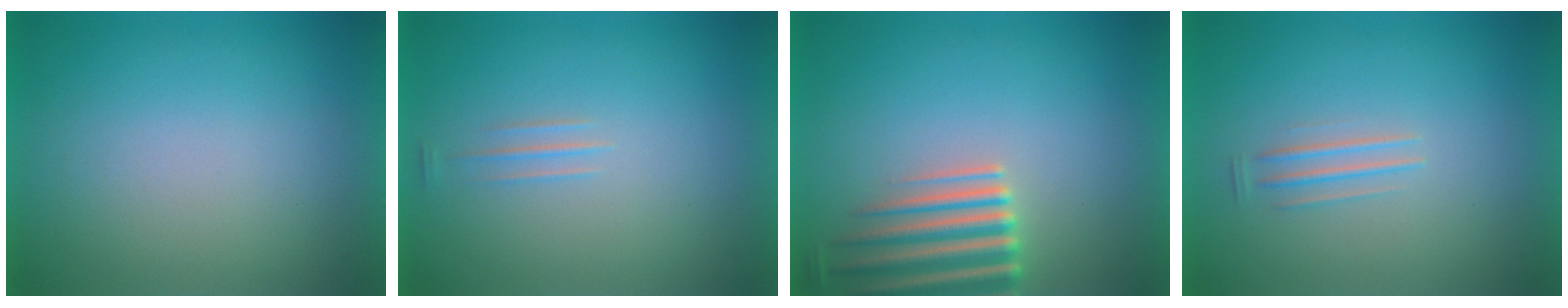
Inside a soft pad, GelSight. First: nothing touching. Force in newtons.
{"total": 1.2}
{"total": 6.0}
{"total": 1.4}